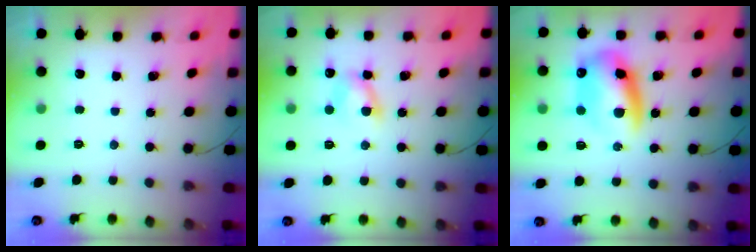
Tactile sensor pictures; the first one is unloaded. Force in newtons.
{"total": 6.4, "press": 6.3, "slide": 0.9}
{"total": 13.5, "press": 13.2, "slide": 3.0}